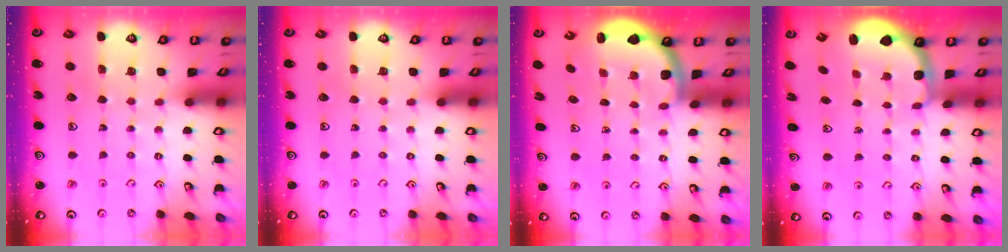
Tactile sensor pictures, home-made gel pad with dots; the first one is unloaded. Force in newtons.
{"total": 0.0}
{"total": 1.7, "press": 1.7, "slide": 0.2}
{"total": 2.4, "press": 1.1, "slide": 2.2}